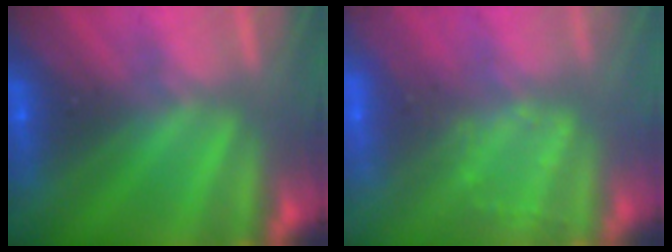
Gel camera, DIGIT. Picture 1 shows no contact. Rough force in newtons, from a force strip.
{"total": 2.9}